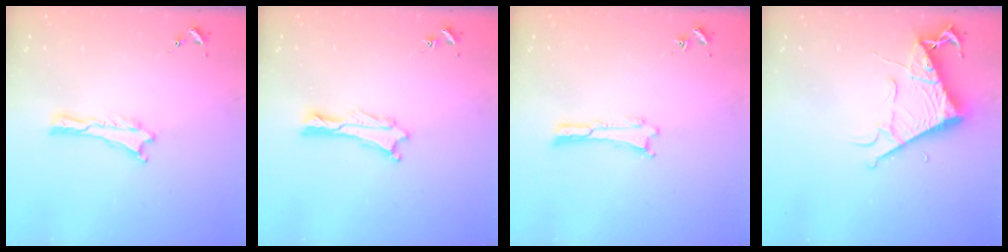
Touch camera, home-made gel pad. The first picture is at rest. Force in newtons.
{"total": 0.6, "press": 0.6, "slide": 0.2}
{"total": 0.0}
{"total": 7.9, "press": 7.9, "slide": 0.9}